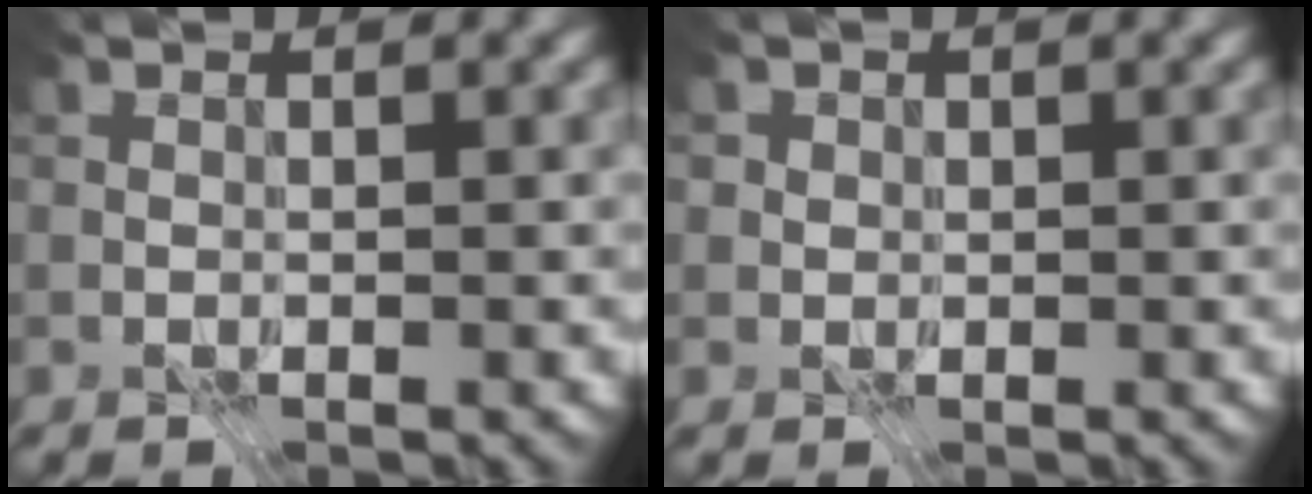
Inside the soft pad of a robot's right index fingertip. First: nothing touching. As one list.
[{"total": 0.8, "force": [0.1, 0.8, 0.0], "torque": [-0.001, -0.004, 0.006]}]